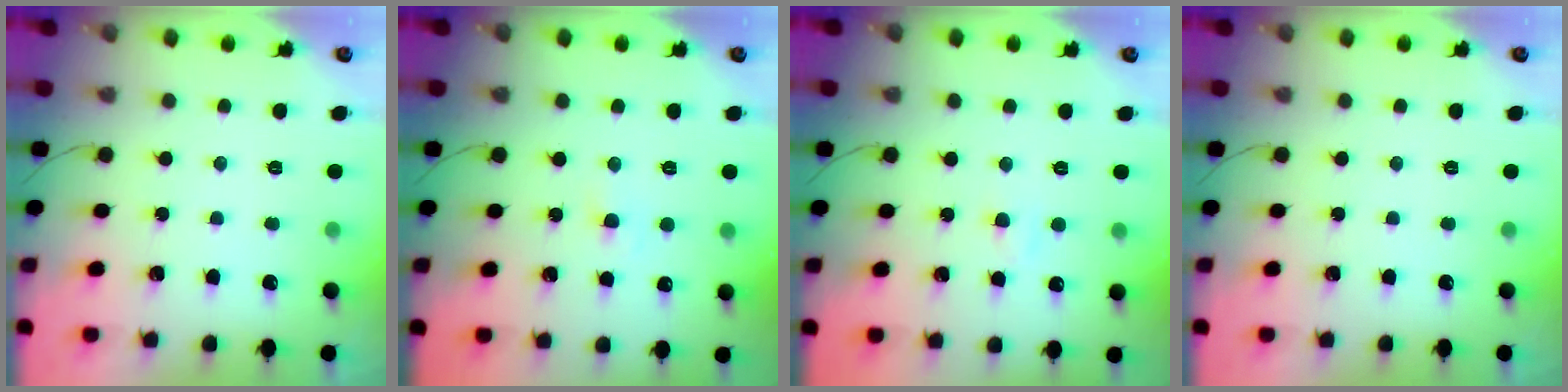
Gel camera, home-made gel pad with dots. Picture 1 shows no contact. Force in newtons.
{"total": 1.8, "press": 1.6, "slide": 0.7}
{"total": 1.9, "press": 1.7, "slide": 0.8}
{"total": 0.0}